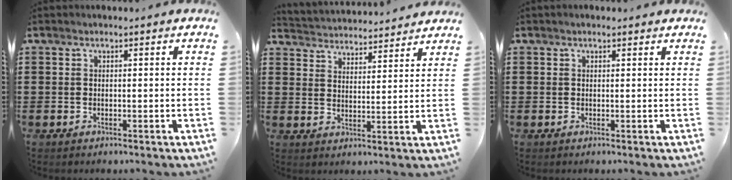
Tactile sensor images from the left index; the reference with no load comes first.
{"total": 3.6, "force": [3.6, 0.1, -0.5], "torque": [-0.007, -0.023, 0.062]}
{"total": 0.5, "force": [0.3, 0.3, 0.4], "torque": [-0.007, 0.004, 0.006]}